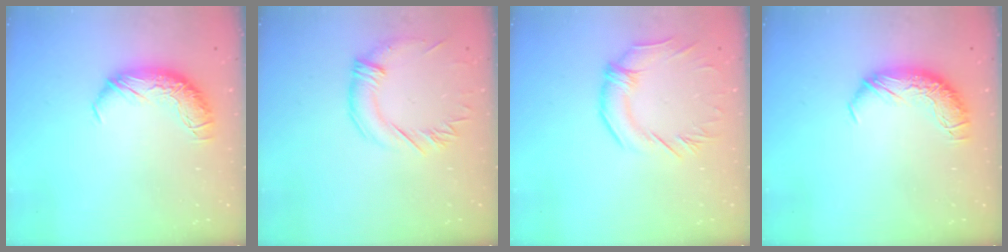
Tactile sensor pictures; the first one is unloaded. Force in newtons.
{"total": 1.3, "press": 0.2, "slide": 1.2}
{"total": 1.1, "press": 0.5, "slide": 1.0}
{"total": 0.0}